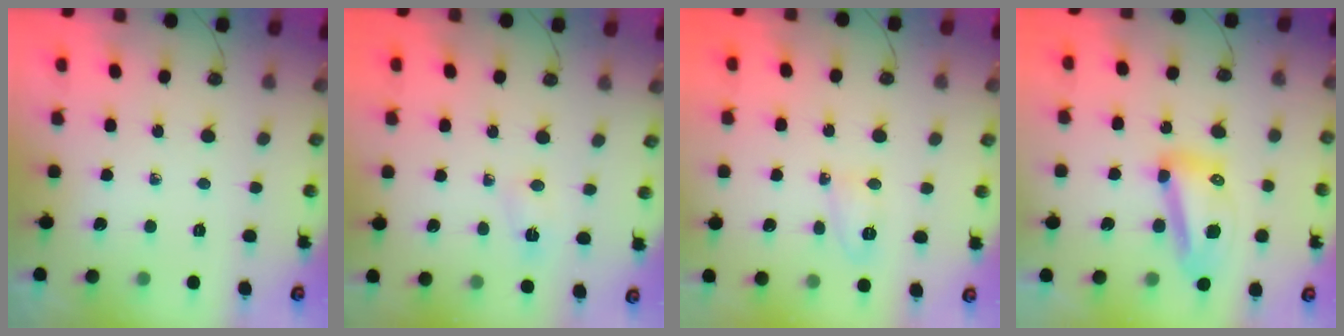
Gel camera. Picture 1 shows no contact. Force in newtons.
{"total": 2.3, "press": 2.2, "slide": 0.4}
{"total": 4.2, "press": 4.0, "slide": 1.3}
{"total": 12.7, "press": 12.5, "slide": 1.8}